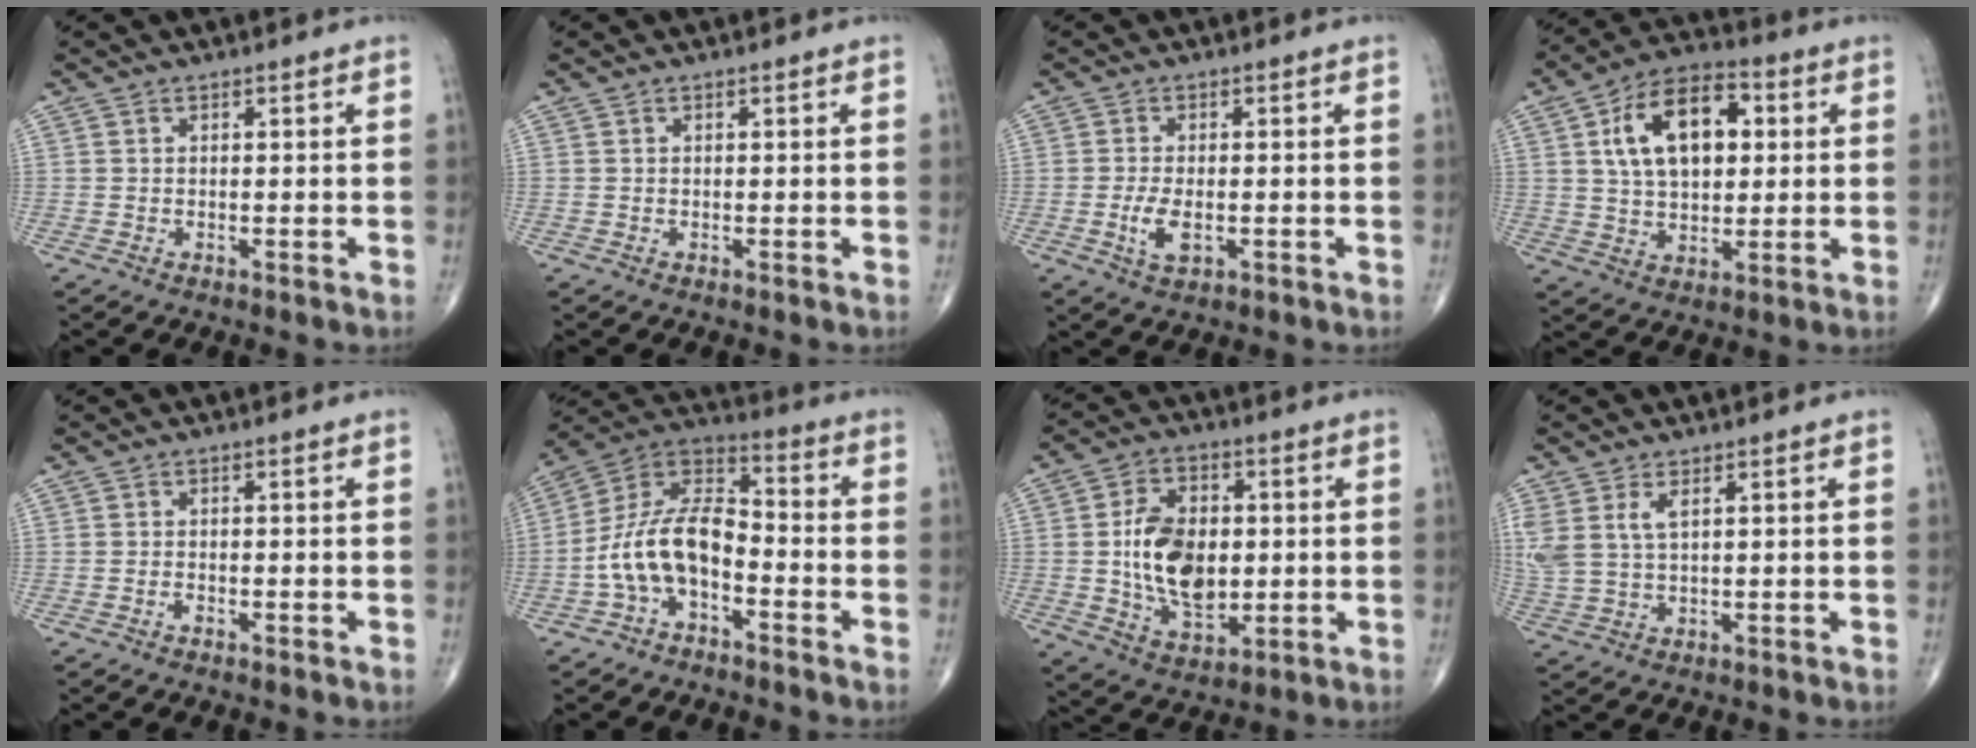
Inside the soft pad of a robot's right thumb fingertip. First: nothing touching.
{"total": 0.0}
{"total": 4.3, "force": [-1.1, 2.1, 3.6], "torque": [-0.071, -0.003, -0.017]}
{"total": 15.5, "force": [3.7, 9.1, 12.0], "torque": [-0.184, 0.010, 0.060]}
{"total": 0.7, "force": [-0.5, 0.3, 0.4], "torque": [-0.003, 0.004, -0.008]}
{"total": 12.9, "force": [-4.0, 7.0, 10.1], "torque": [-0.186, 0.061, -0.086]}
{"total": 14.0, "force": [0.1, 8.9, 10.8], "torque": [-0.166, -0.002, 0.009]}
{"total": 6.1, "force": [2.4, 2.9, 4.8], "torque": [-0.122, 0.000, 0.057]}